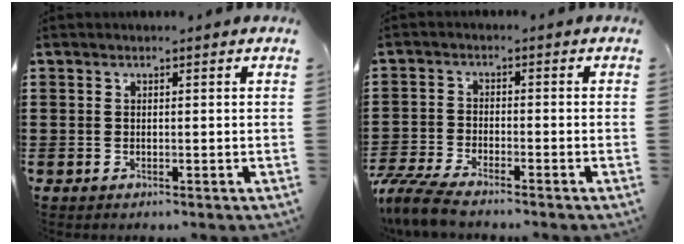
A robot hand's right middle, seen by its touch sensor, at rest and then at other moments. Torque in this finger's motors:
{"motor_torque": [1.74, -0.40, 0.74, 0.21]}